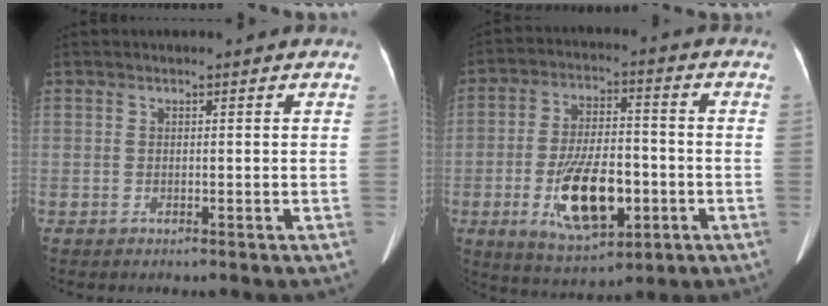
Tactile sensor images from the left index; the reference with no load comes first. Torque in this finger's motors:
{"motor_torque": [1.72, 0.42, 0.82, 0.21]}